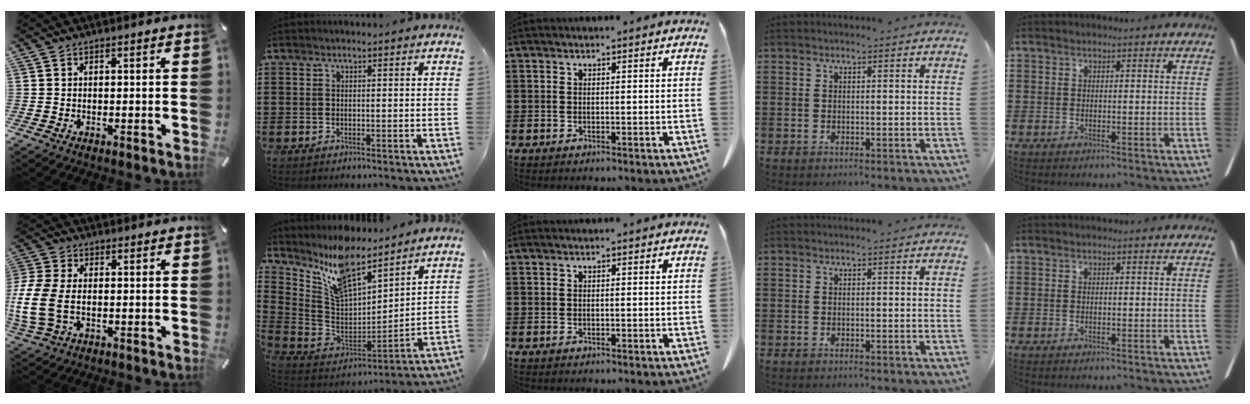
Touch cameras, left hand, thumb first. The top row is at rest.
{"thumb": {"total": 9.9, "force": [-1.4, 6.3, 7.5], "torque": [-0.174, -0.006, -0.020]}, "index": {"total": 10.8, "force": [9.3, 2.7, 4.7], "torque": [-0.133, -0.056, 0.167]}}